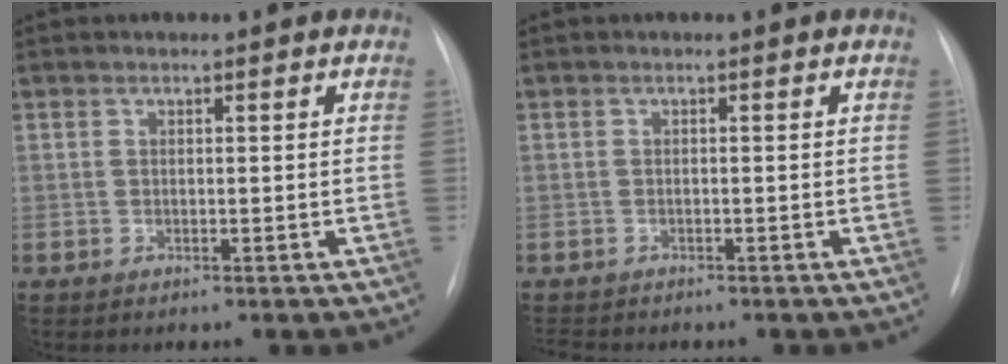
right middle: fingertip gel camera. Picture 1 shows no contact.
{"total": 2.1, "force": [-2.0, 0.5, 0.4], "torque": [-0.005, -0.008, -0.030]}